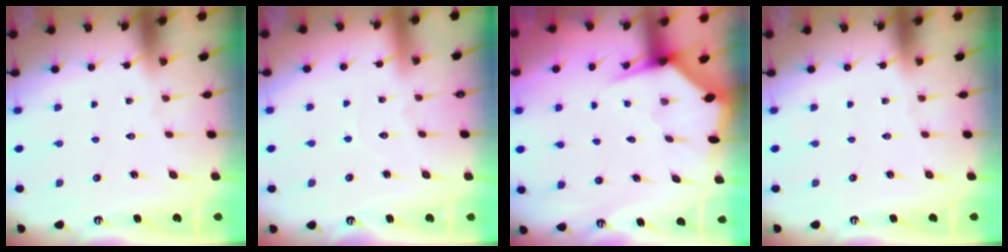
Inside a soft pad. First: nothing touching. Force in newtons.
{"total": 2.9, "press": 2.9, "slide": 0.2}
{"total": 3.4, "press": 3.4, "slide": 0.5}
{"total": 0.0}